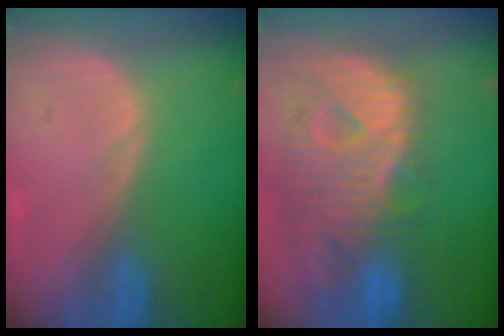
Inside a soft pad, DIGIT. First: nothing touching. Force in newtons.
{"total": 12.8, "press": 10.8, "slide": 6.8}